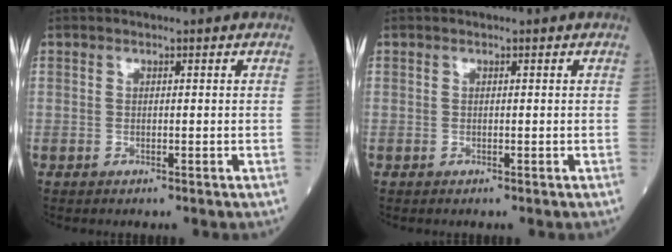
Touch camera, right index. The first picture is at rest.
{"total": 0.0}